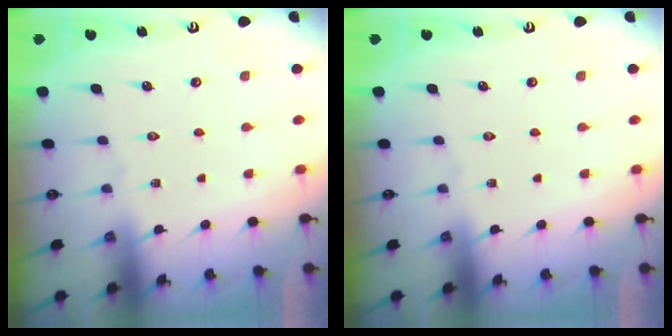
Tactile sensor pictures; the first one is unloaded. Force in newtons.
{"total": 0.0}